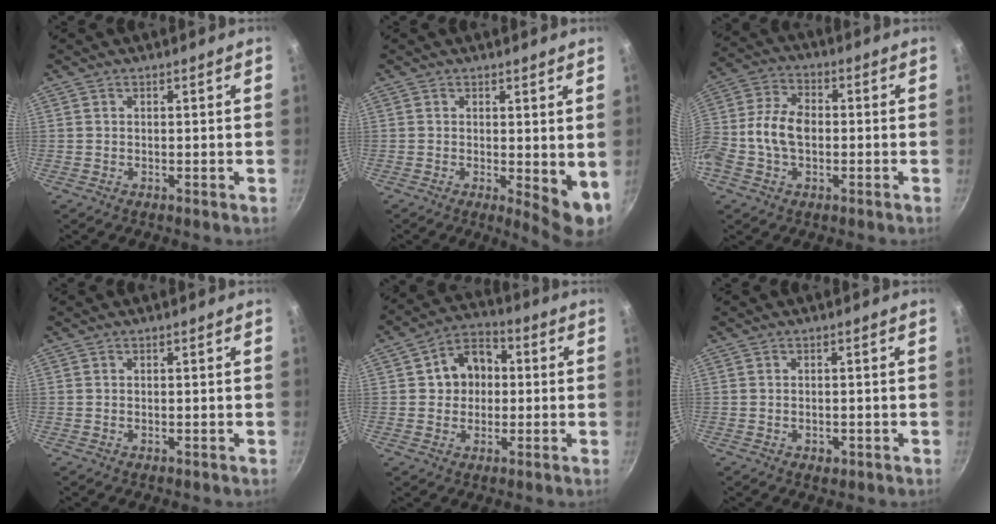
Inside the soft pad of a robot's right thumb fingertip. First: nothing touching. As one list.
[{"total": 6.6, "force": [0.2, 2.5, 6.1], "torque": [-0.072, -0.012, 0.007]}, {"total": 10.2, "force": [-1.2, 6.8, 7.6], "torque": [-0.141, 0.033, -0.038]}, {"total": 0.0}, {"total": 9.1, "force": [0.9, 7.5, 5.1], "torque": [-0.038, 0.016, 0.000]}, {"total": 1.8, "force": [-0.7, 1.2, 1.2], "torque": [-0.018, 0.001, -0.007]}]